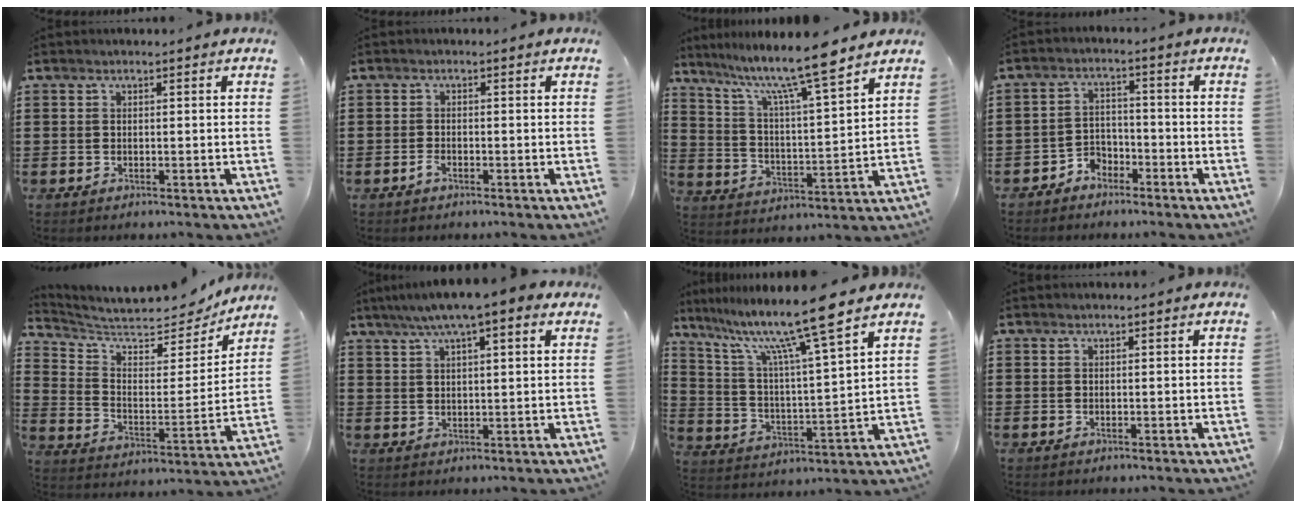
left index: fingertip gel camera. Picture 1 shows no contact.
{"total": 1.4, "force": [-0.9, 0.5, 1.0], "torque": [-0.029, -0.006, -0.018]}
{"total": 10.9, "force": [8.9, 0.3, 6.2], "torque": [-0.140, -0.050, 0.148]}
{"total": 3.5, "force": [-3.1, 1.5, 0.3], "torque": [-0.015, 0.006, -0.066]}
{"total": 7.5, "force": [6.7, 1.9, 2.9], "torque": [-0.080, -0.049, 0.112]}
{"total": 6.4, "force": [4.1, 1.0, 4.7], "torque": [-0.100, 0.001, 0.071]}
{"total": 12.2, "force": [9.4, -0.3, 7.8], "torque": [-0.174, -0.054, 0.149]}
{"total": 0.0}